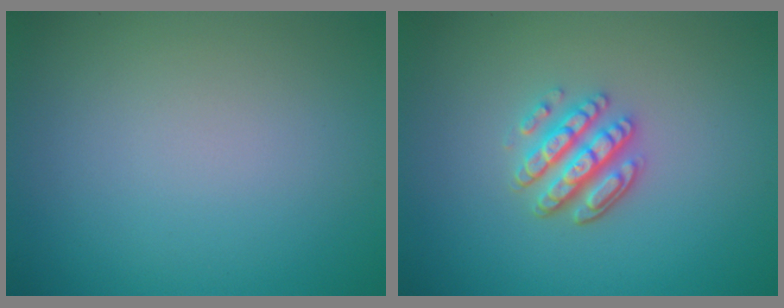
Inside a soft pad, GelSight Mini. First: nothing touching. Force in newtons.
{"total": 3.5, "press": 3.1, "slide": 1.7}